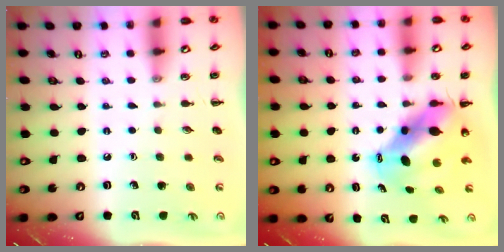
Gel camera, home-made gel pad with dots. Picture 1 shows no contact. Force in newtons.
{"total": 8.3, "press": 8.0, "slide": 2.2}